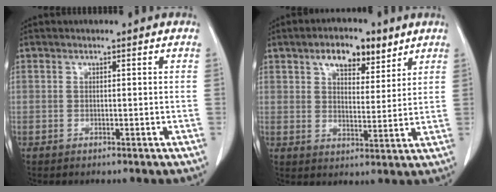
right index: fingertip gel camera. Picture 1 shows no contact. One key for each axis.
{"total": 8.1, "fx": 5.0, "fy": 3.9, "fz": 5.1, "tx": -0.078, "ty": 0.009, "tz": 0.080}